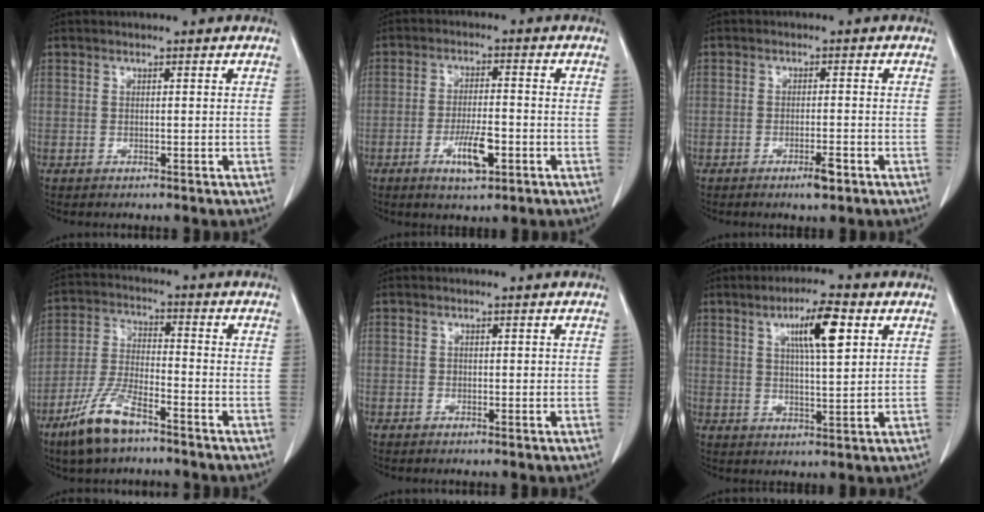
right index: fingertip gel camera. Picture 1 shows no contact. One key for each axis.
{"total": 6.2, "fx": -2.6, "fy": 1.6, "fz": 5.4, "tx": -0.099, "ty": -0.004, "tz": -0.042}
{"total": 2.9, "fx": -1.7, "fy": 0.5, "fz": 2.3, "tx": -0.033, "ty": -0.001, "tz": -0.025}
{"total": 9.5, "fx": -6.5, "fy": 2.5, "fz": 6.5, "tx": -0.141, "ty": -0.013, "tz": -0.125}
{"total": 0.6, "fx": 0.0, "fy": 0.5, "fz": 0.4, "tx": -0.003, "ty": 0.003, "tz": -0.001}
{"total": 8.1, "fx": 3.4, "fy": 1.1, "fz": 7.3, "tx": -0.127, "ty": 0.005, "tz": 0.056}